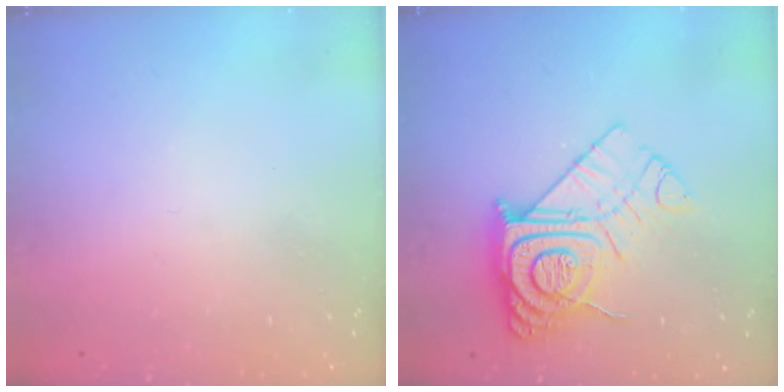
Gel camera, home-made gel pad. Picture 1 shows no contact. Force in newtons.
{"total": 13.5, "press": 13.5, "slide": 1.1}